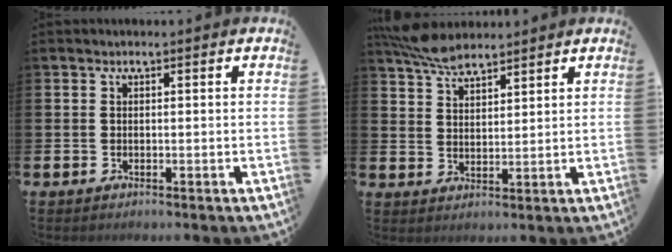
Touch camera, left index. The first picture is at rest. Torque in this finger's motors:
{"motor_torque": [0.03, -0.15, 0.17, 0.15]}